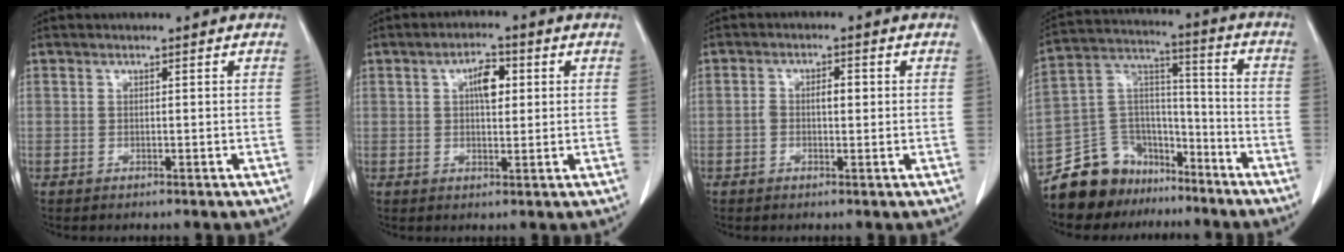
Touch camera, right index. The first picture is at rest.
{"total": 4.5, "force": [1.2, 2.0, 3.9], "torque": [-0.063, 0.008, 0.018]}
{"total": 2.9, "force": [0.0, 1.3, 2.6], "torque": [-0.048, 0.013, 0.003]}
{"total": 13.9, "force": [-11.0, 8.1, 2.6], "torque": [-0.053, 0.073, -0.193]}